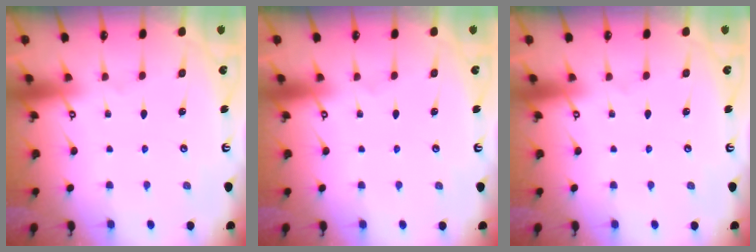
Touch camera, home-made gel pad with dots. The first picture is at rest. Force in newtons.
{"total": 0.0}
{"total": 0.0}